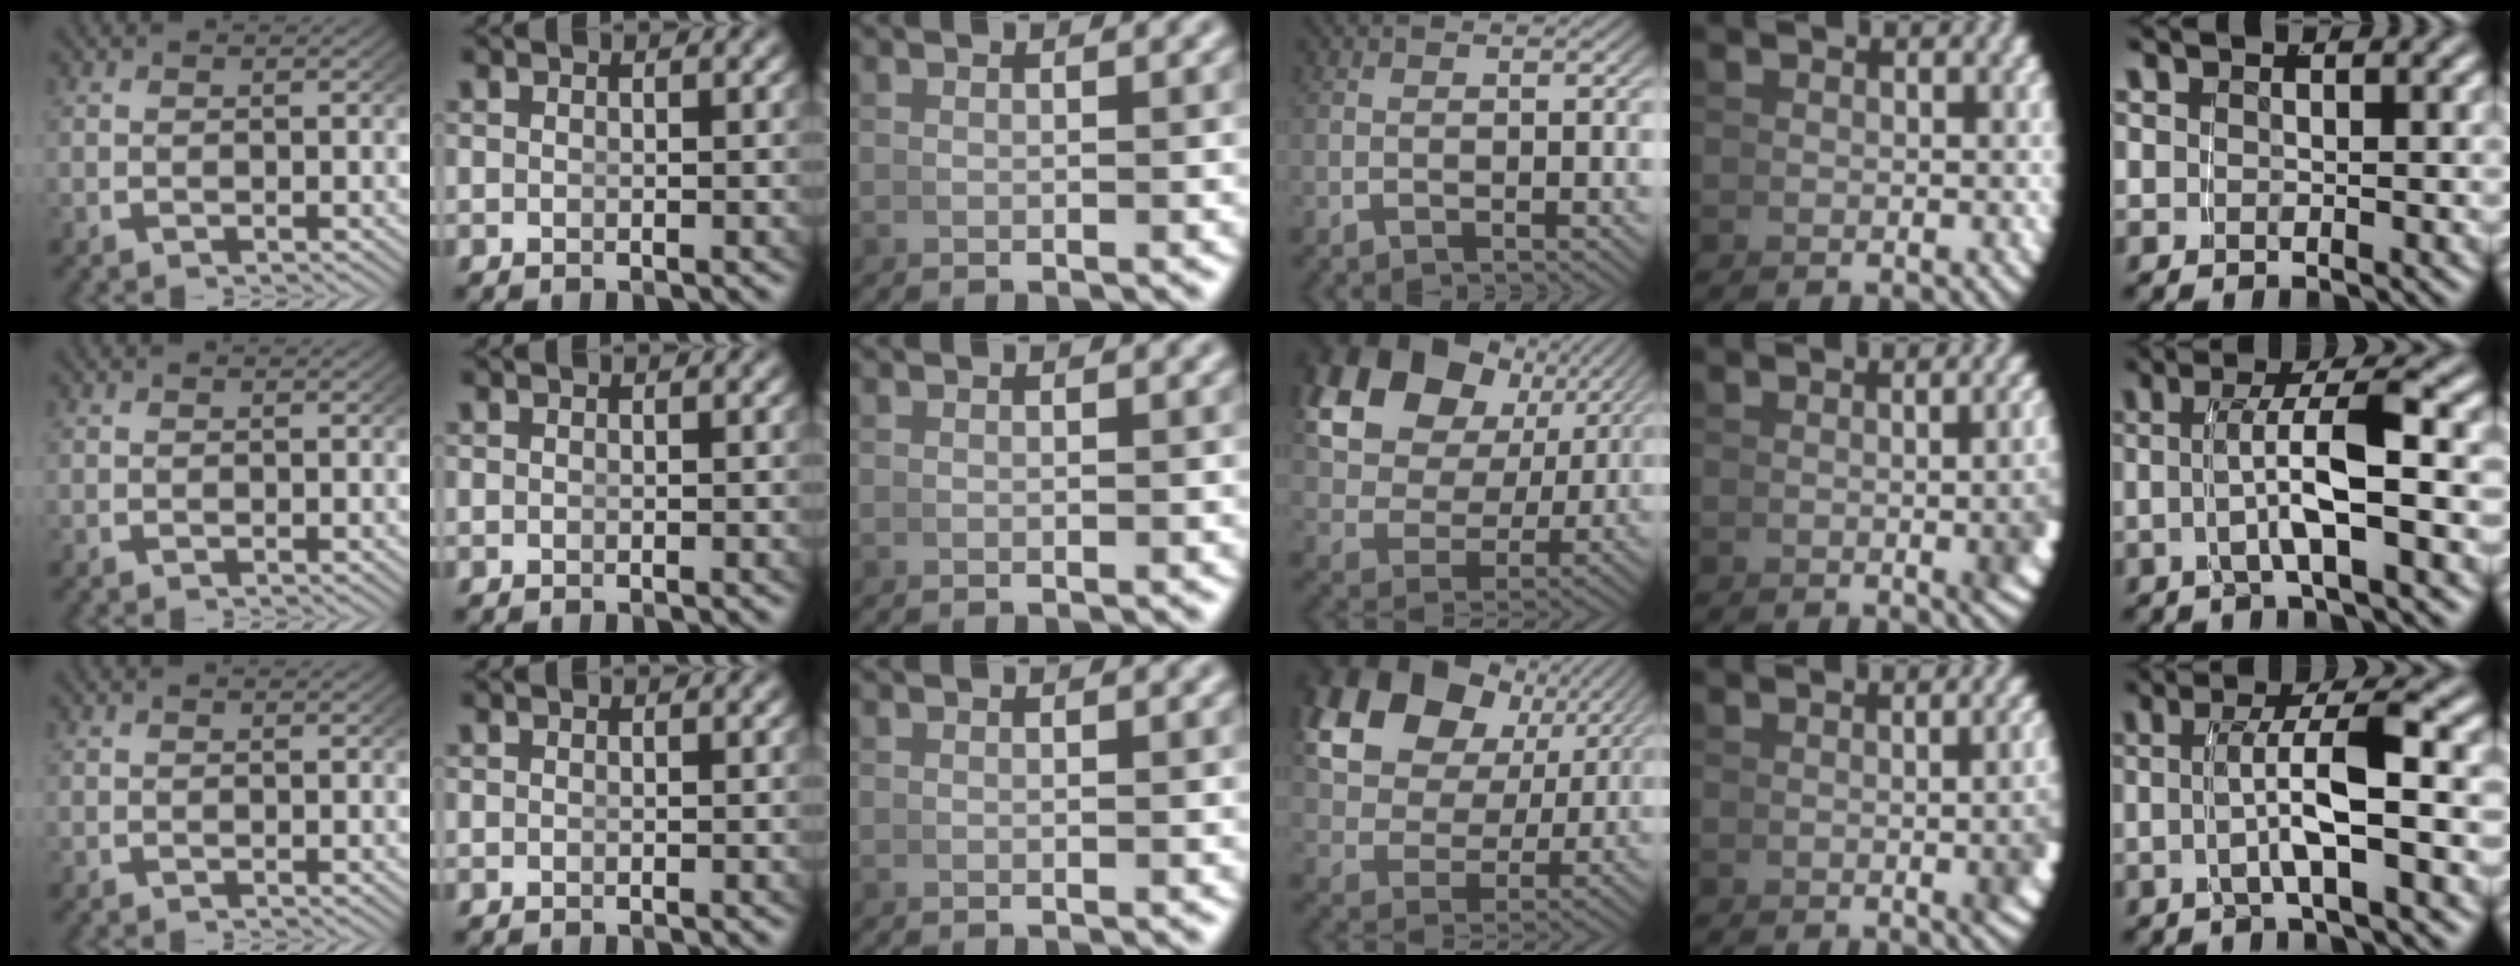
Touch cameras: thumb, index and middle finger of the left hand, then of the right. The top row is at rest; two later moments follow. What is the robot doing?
{"motion": "grasp_and_lifting", "object": "calculator"}